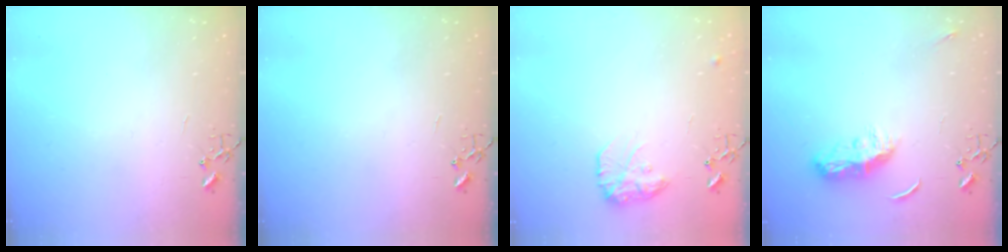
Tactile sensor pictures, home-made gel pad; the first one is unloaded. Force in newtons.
{"total": 0.0}
{"total": 11.4, "press": 11.4, "slide": 0.6}
{"total": 10.6, "press": 10.6, "slide": 0.4}